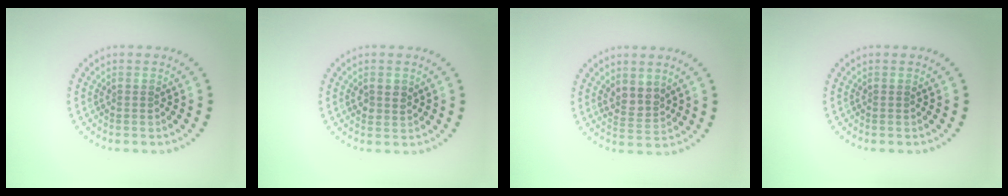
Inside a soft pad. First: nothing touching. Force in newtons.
{"total": 1.5, "press": 1.5, "slide": 0.4}
{"total": 2.2, "press": 1.9, "slide": 1.2}
{"total": 0.0}